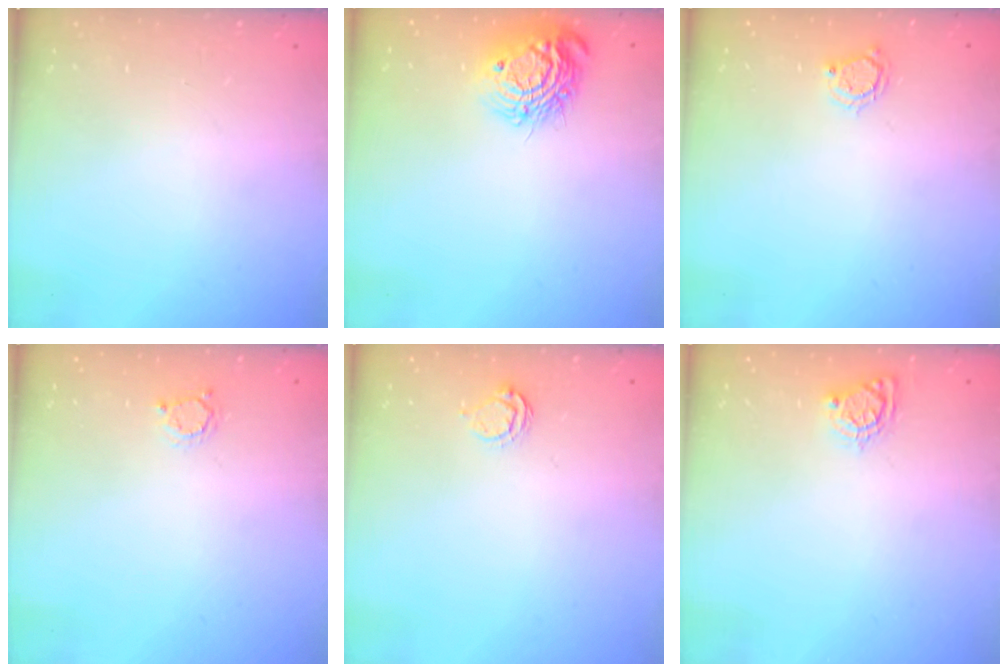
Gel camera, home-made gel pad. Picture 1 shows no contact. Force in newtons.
{"total": 12.5, "press": 12.5, "slide": 0.8}
{"total": 4.0, "press": 4.0, "slide": 0.5}
{"total": 2.5, "press": 2.5, "slide": 0.4}
{"total": 5.5, "press": 5.5, "slide": 0.4}
{"total": 4.3, "press": 4.2, "slide": 0.3}